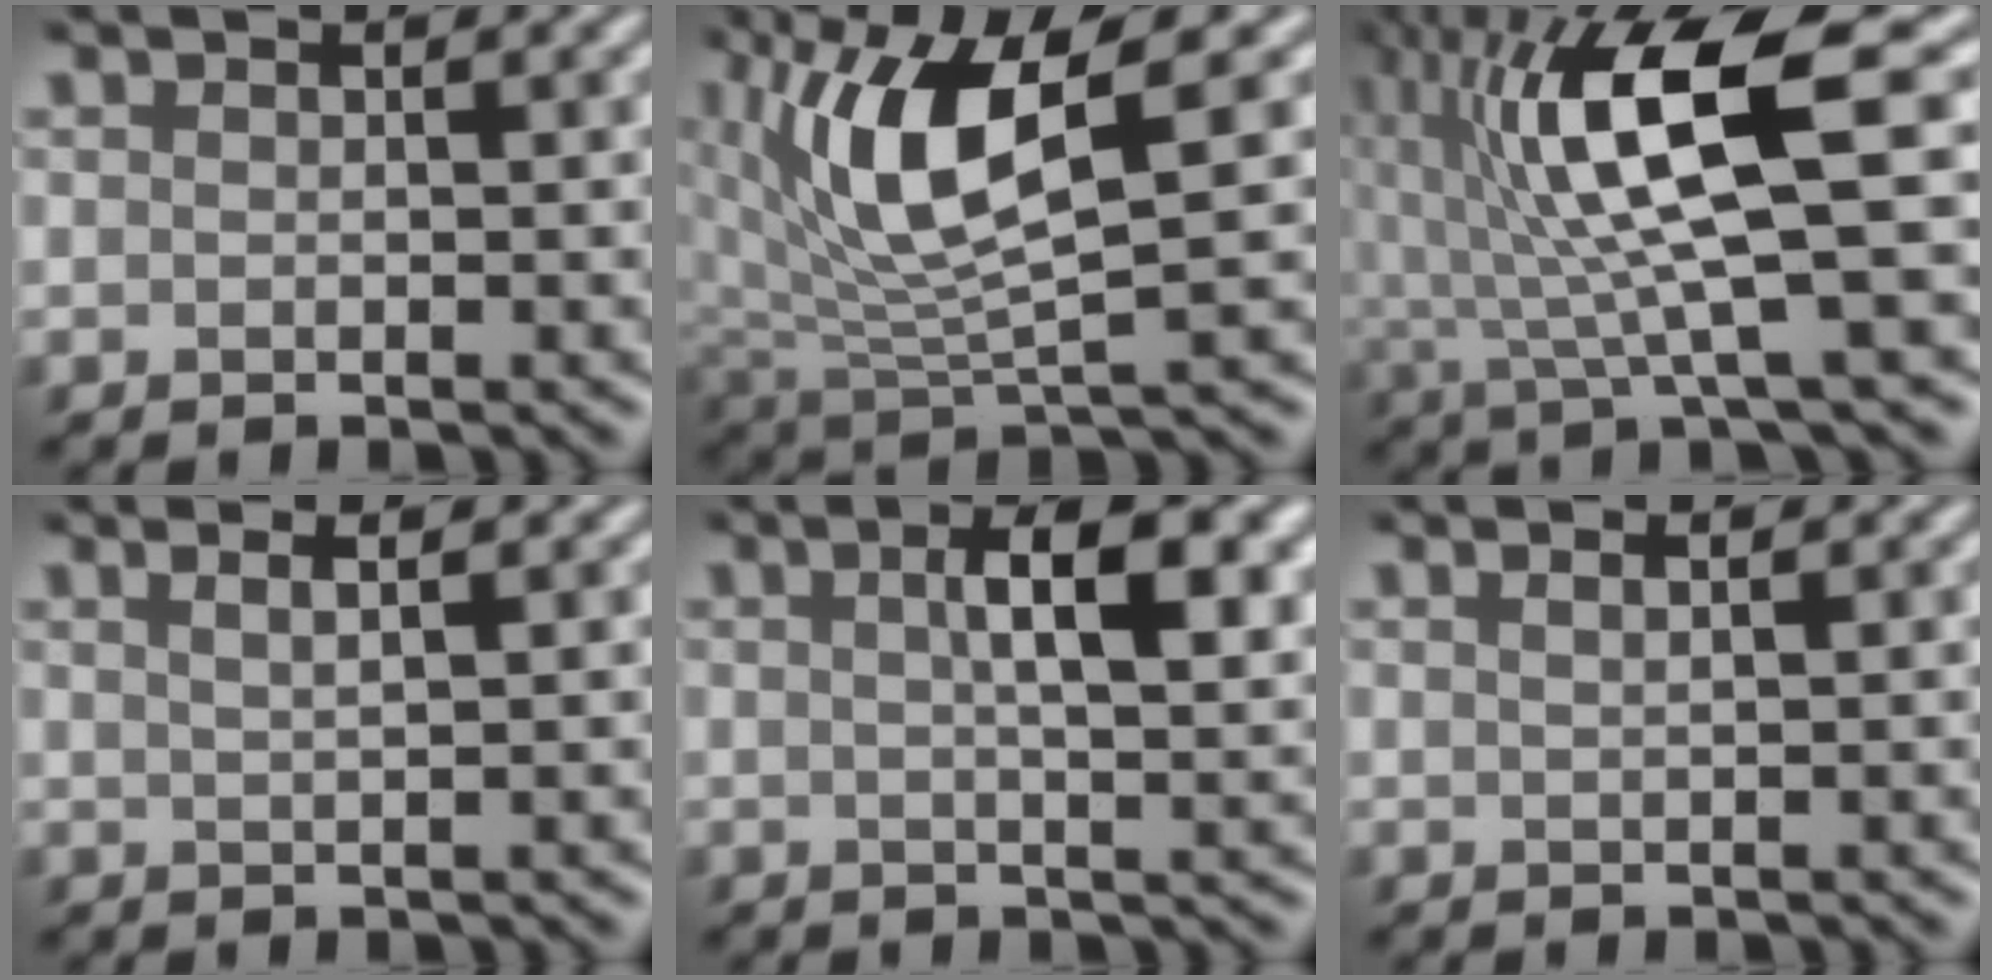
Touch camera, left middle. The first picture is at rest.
{"total": 7.7, "force": [2.1, 2.5, 6.9], "torque": [-0.154, -0.006, 0.045]}
{"total": 10.6, "force": [1.6, 2.2, 10.2], "torque": [-0.185, 0.001, 0.041]}
{"total": 3.2, "force": [1.6, 1.5, 2.3], "torque": [-0.005, 0.019, -0.009]}
{"total": 5.7, "force": [1.3, 1.7, 5.3], "torque": [-0.066, 0.010, 0.020]}
{"total": 2.5, "force": [1.2, 1.3, 1.7], "torque": [0.002, 0.013, -0.014]}